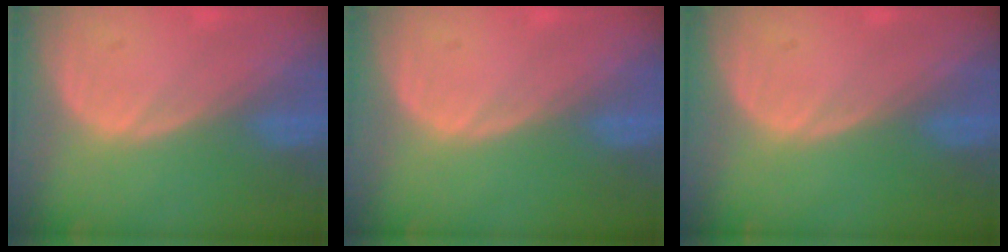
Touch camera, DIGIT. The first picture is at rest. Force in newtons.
{"total": 0.0}
{"total": 0.0}